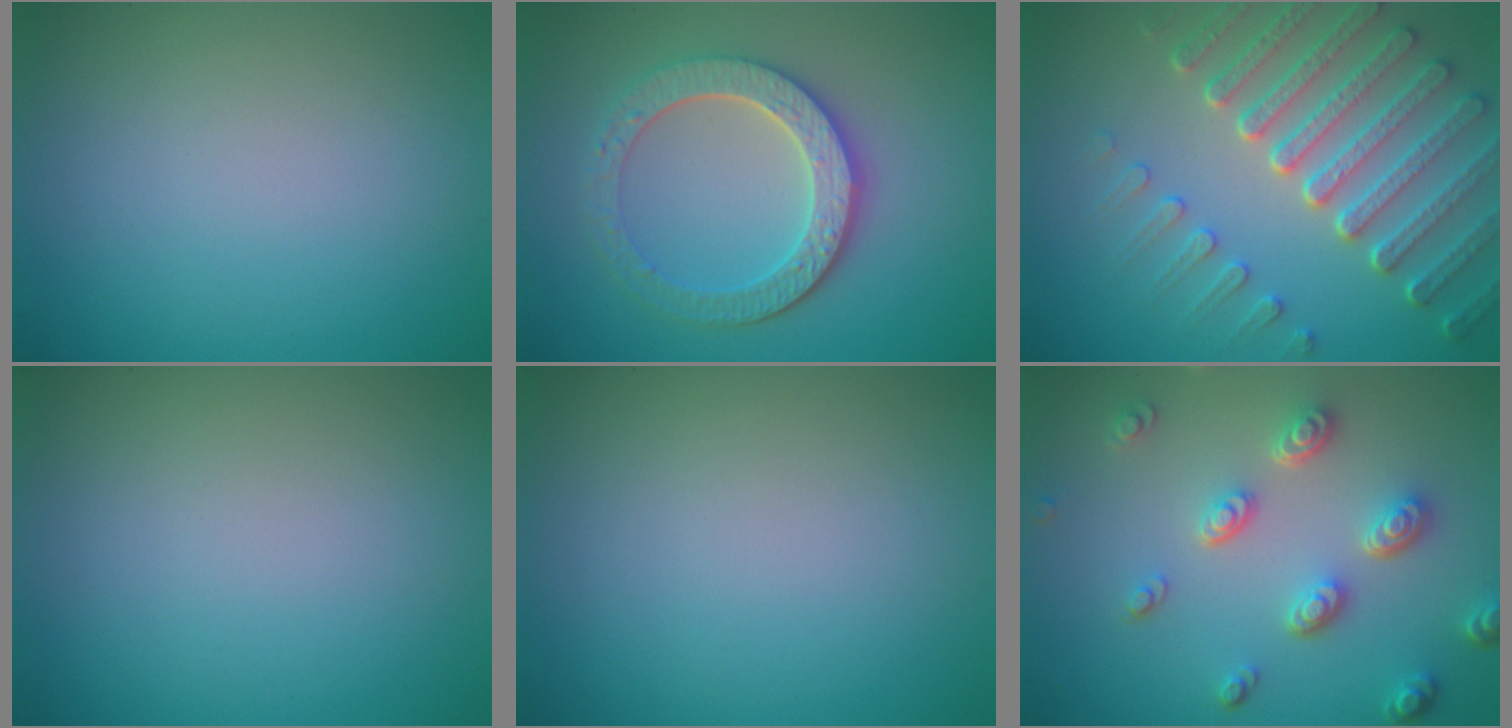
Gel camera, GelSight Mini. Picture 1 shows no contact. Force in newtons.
{"total": 4.9, "press": 4.3, "slide": 2.4}
{"total": 7.3, "press": 5.6, "slide": 4.6}
{"total": 0.0}
{"total": 0.0}
{"total": 4.6, "press": 3.5, "slide": 2.9}